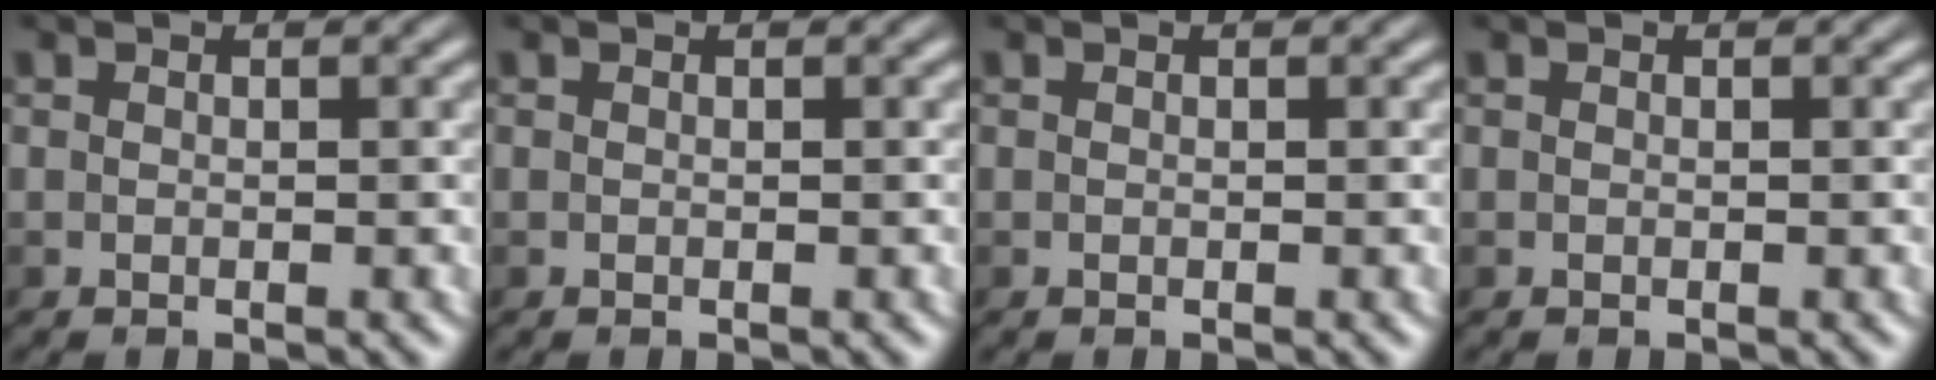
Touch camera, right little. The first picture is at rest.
{"total": 0.0}
{"total": 0.0}
{"total": 0.0}